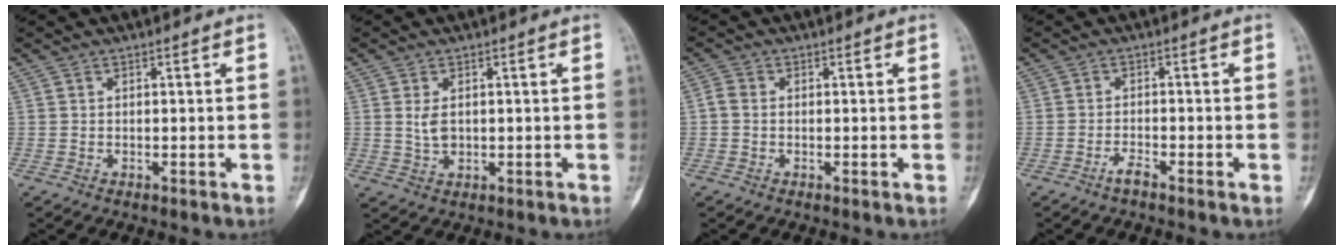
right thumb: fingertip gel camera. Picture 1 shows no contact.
{"total": 3.2, "force": [0.5, 2.1, 2.4], "torque": [-0.041, -0.006, 0.014]}
{"total": 1.8, "force": [-0.2, 1.3, 1.2], "torque": [-0.026, 0.001, -0.011]}
{"total": 1.9, "force": [-1.5, 0.1, 1.2], "torque": [-0.031, 0.001, -0.033]}